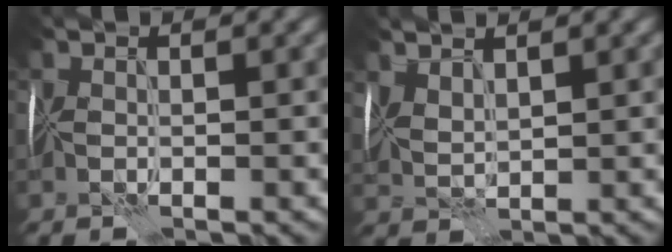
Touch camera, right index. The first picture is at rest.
{"total": 2.7, "force": [2.1, 1.1, 1.4], "torque": [-0.039, 0.008, 0.044]}